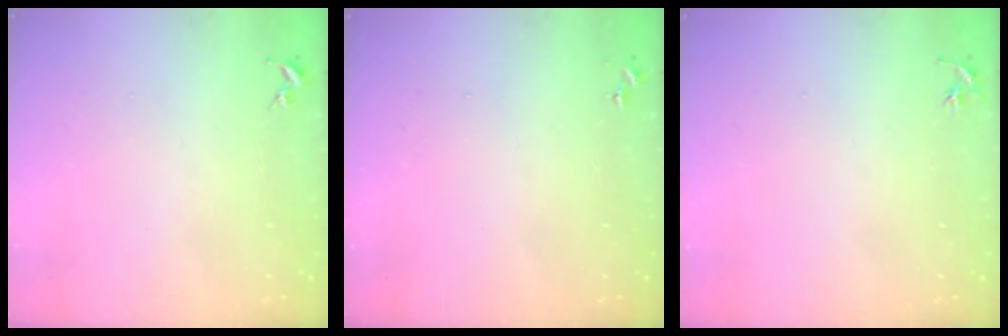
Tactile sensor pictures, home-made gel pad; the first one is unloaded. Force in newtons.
{"total": 0.0}
{"total": 3.3, "press": 3.3, "slide": 0.4}